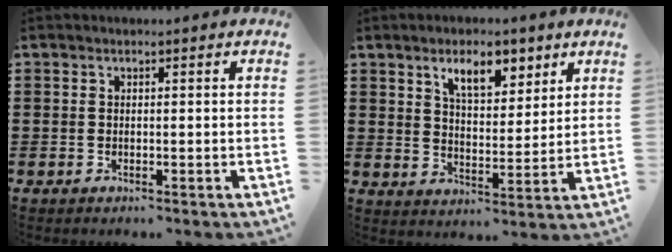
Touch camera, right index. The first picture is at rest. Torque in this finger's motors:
{"motor_torque": [1.13, 0.99, 0.29, 0.14]}